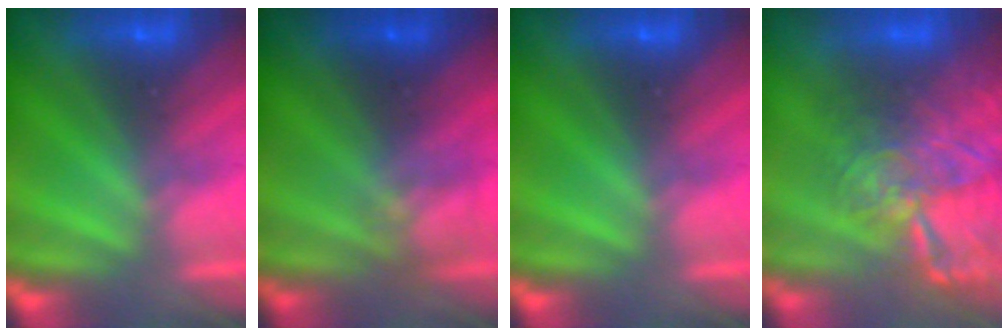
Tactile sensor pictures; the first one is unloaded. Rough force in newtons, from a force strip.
{"total": 2.4}
{"total": 0.0}
{"total": 7.9}